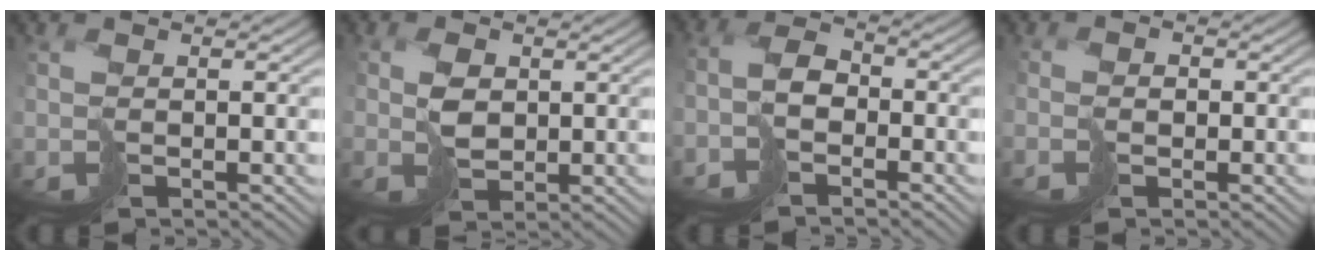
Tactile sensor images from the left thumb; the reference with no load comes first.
{"total": 2.1, "force": [1.0, 1.6, 1.0], "torque": [-0.014, 0.007, 0.024]}
{"total": 3.5, "force": [-2.8, 1.8, 1.2], "torque": [-0.013, 0.010, -0.062]}
{"total": 1.1, "force": [-0.7, 0.7, -0.6], "torque": [0.025, 0.001, -0.017]}